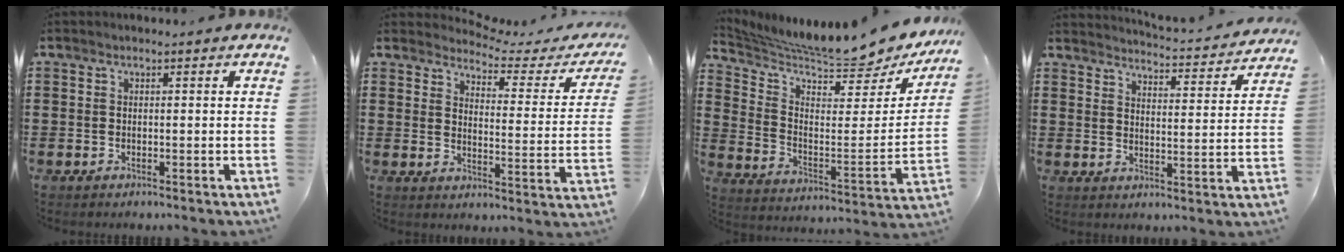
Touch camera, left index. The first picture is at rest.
{"total": 3.3, "force": [3.1, 0.5, 0.9], "torque": [-0.026, -0.029, 0.044]}
{"total": 7.5, "force": [7.1, -0.6, 2.5], "torque": [-0.076, -0.068, 0.111]}
{"total": 3.3, "force": [3.3, -0.5, 0.3], "torque": [-0.018, -0.035, 0.049]}